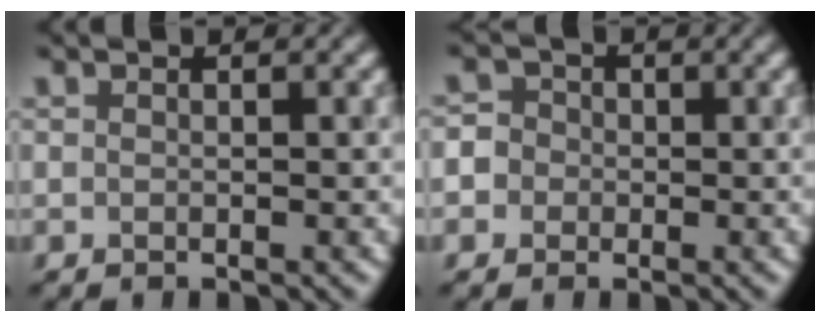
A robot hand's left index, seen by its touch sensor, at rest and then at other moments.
{"total": 4.6, "force": [-1.2, 4.4, 0.9], "torque": [0.006, 0.019, -0.056]}